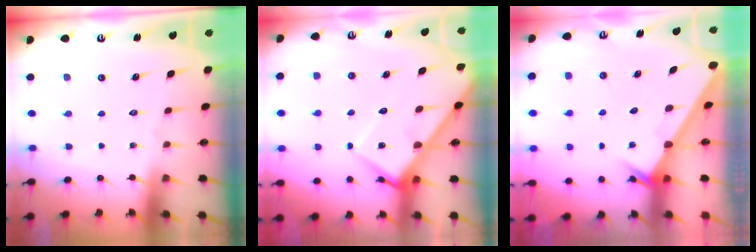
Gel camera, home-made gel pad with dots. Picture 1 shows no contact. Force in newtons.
{"total": 10.9, "press": 10.8, "slide": 0.9}
{"total": 2.3, "press": 2.3, "slide": 0.2}